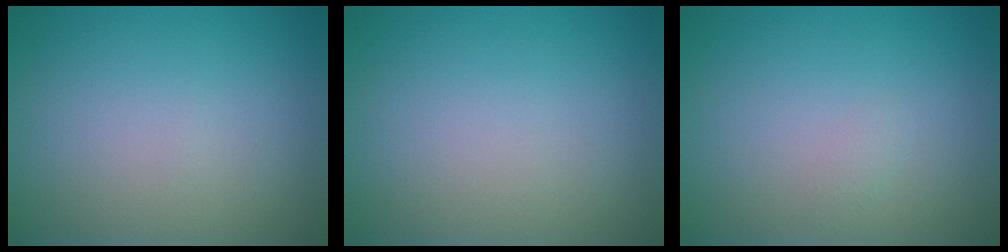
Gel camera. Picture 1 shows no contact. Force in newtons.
{"total": 0.0}
{"total": 0.5, "press": 0.5, "slide": 0.0}